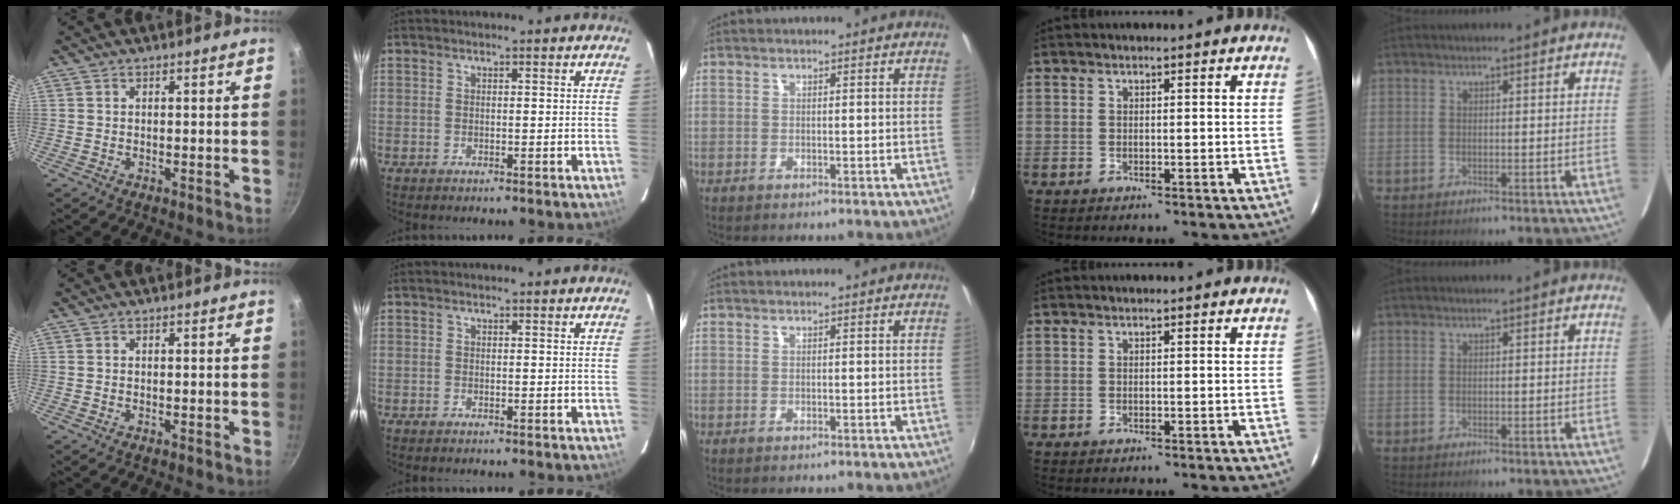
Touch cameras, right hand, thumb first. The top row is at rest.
{}